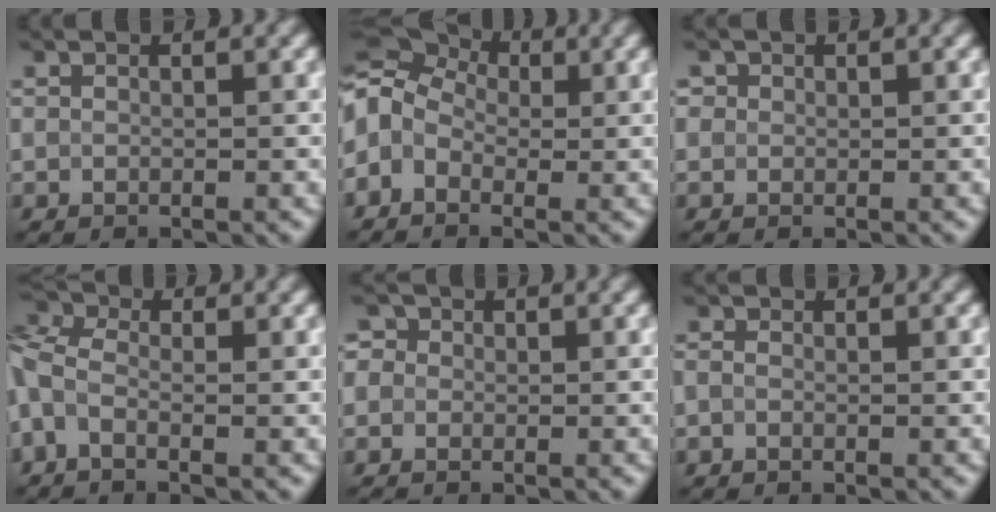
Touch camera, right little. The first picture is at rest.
{"total": 8.4, "force": [0.7, 6.6, 5.1], "torque": [-0.098, 0.033, -0.025]}
{"total": 1.1, "force": [0.4, 1.0, 0.2], "torque": [0.003, -0.002, 0.000]}
{"total": 4.5, "force": [-0.6, 2.7, 3.5], "torque": [-0.098, 0.011, -0.023]}
{"total": 2.9, "force": [0.3, 2.6, 1.1], "torque": [-0.009, 0.020, -0.025]}
{"total": 0.6, "force": [-0.3, 0.3, 0.4], "torque": [-0.012, -0.005, -0.011]}